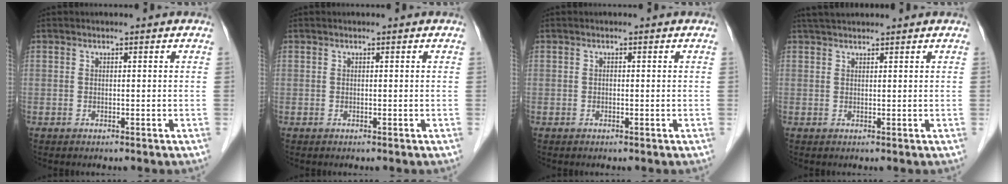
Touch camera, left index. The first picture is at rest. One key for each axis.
{"total": 0.0}
{"total": 0.0}
{"total": 4.0, "fx": 3.6, "fy": 0.5, "fz": 1.6, "tx": -0.023, "ty": 0.035, "tz": 0.061}